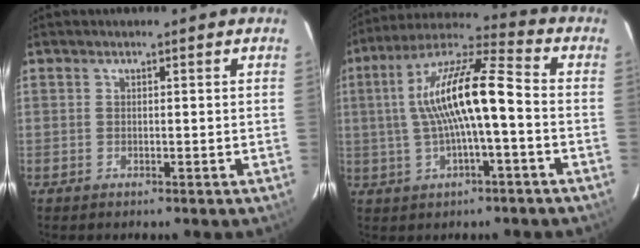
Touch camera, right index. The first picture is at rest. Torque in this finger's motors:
{"motor_torque": [0.78, -0.03, 1.05, 0.21]}